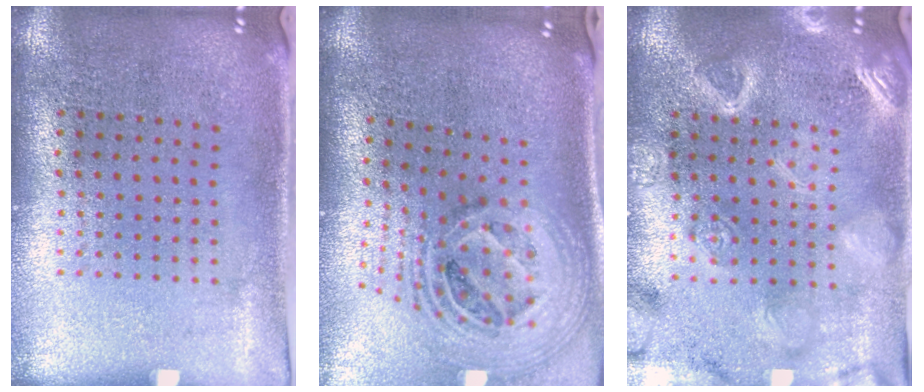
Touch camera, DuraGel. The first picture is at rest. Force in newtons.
{"total": 2.7, "press": 1.9, "slide": 1.9}
{"total": 3.0, "press": 3.0, "slide": 0.2}